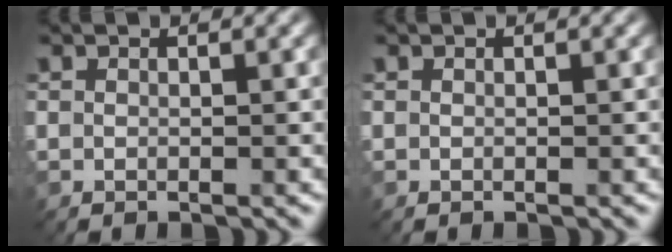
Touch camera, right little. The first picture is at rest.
{"total": 0.0}